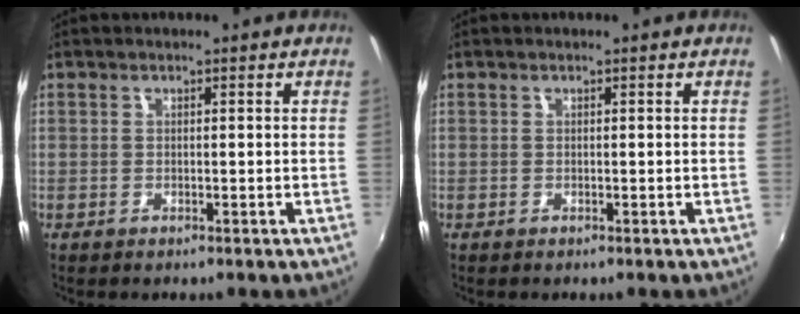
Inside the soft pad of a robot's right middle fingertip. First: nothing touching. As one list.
[{"total": 0.0}]